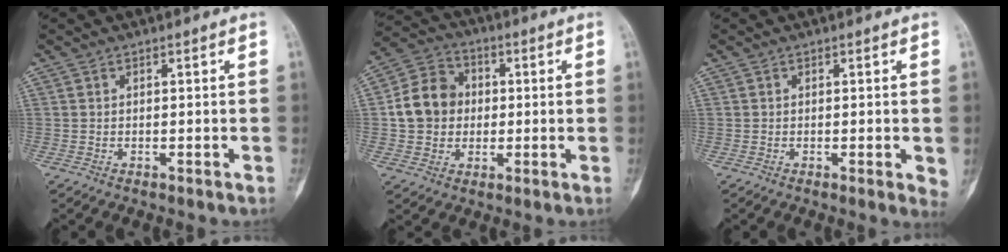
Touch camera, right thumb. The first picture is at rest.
{"total": 10.6, "force": [0.2, 9.3, 5.2], "torque": [-0.070, 0.018, -0.005]}
{"total": 2.7, "force": [-0.2, 0.8, 2.6], "torque": [-0.031, -0.007, -0.005]}